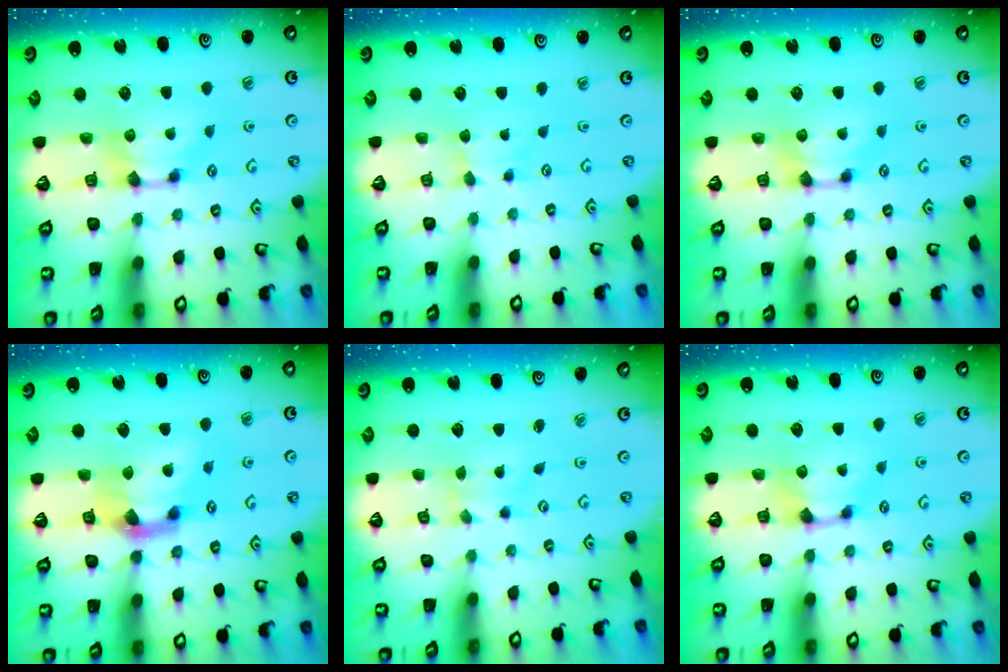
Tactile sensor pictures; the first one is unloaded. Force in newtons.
{"total": 1.7, "press": 1.6, "slide": 0.4}
{"total": 0.0}
{"total": 4.0, "press": 3.4, "slide": 2.0}
{"total": 2.6, "press": 2.4, "slide": 0.8}
{"total": 1.1, "press": 0.4, "slide": 1.0}